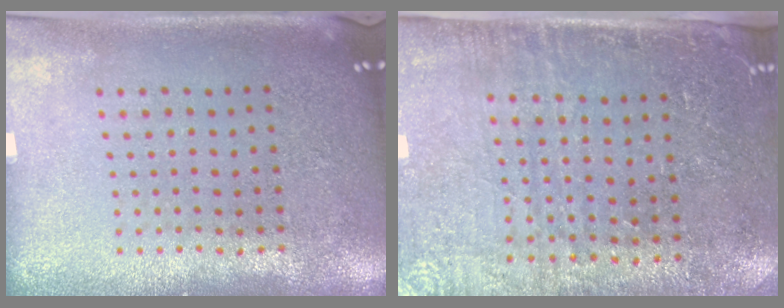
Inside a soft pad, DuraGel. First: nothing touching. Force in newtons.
{"total": 3.0, "press": 2.7, "slide": 1.3}